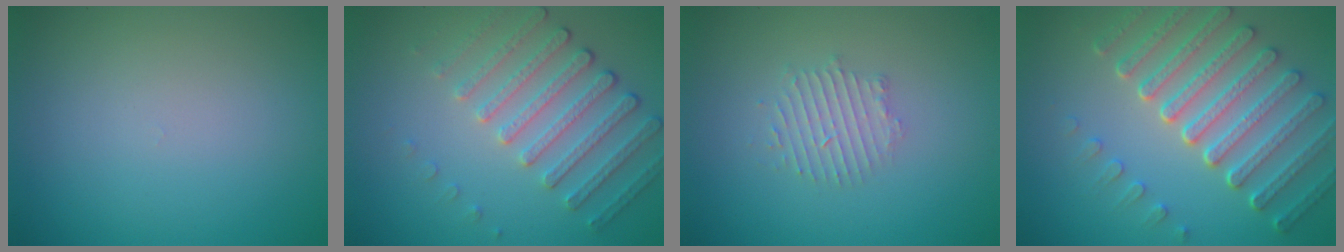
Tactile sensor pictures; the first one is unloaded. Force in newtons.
{"total": 4.6, "press": 3.6, "slide": 2.8}
{"total": 2.1, "press": 2.1, "slide": 0.4}
{"total": 7.1, "press": 5.3, "slide": 4.8}